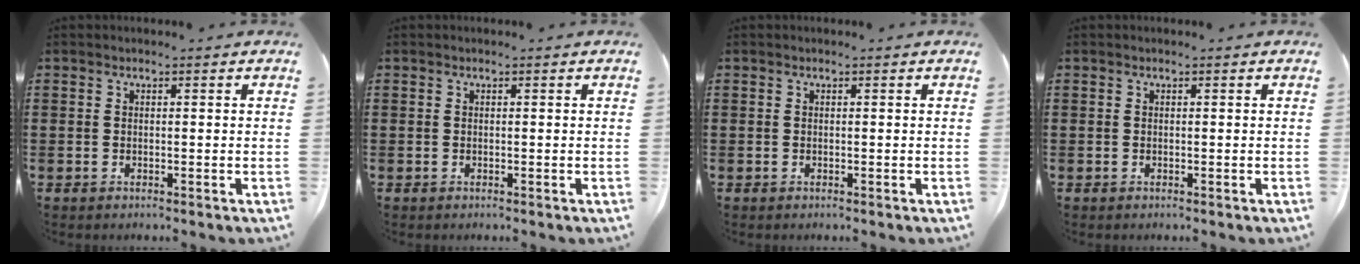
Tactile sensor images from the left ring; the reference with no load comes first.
{"total": 0.0}
{"total": 0.0}
{"total": 0.0}